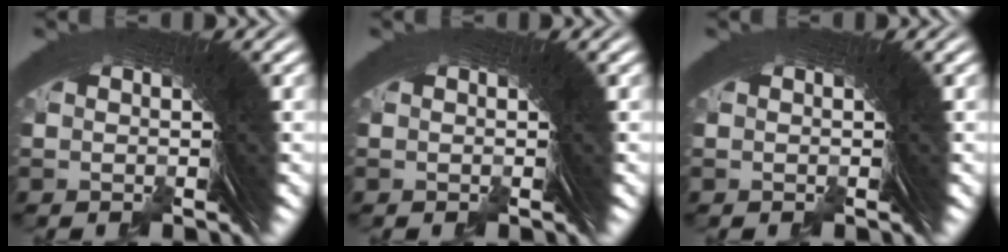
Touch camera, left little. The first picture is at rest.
{"total": 0.0}
{"total": 0.0}